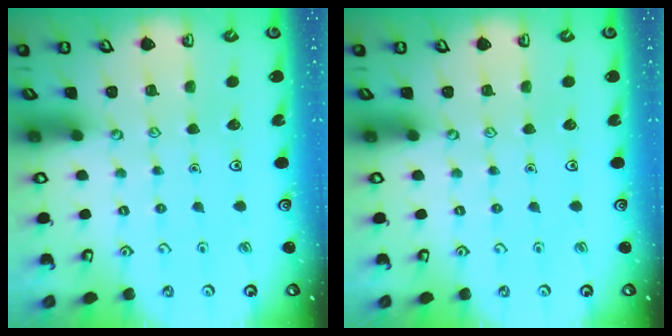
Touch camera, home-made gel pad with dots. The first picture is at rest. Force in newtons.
{"total": 0.0}